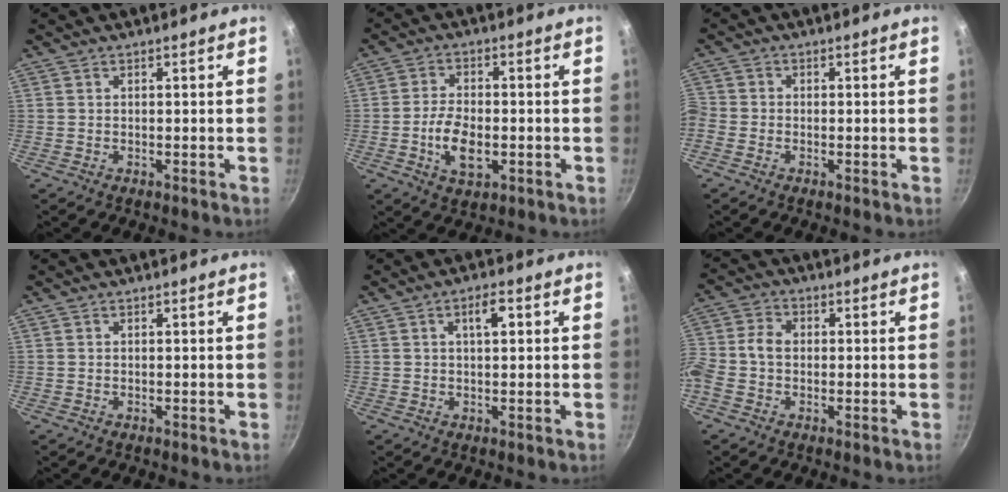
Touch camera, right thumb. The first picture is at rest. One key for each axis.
{"total": 8.1, "fx": -1.9, "fy": 4.4, "fz": 6.5, "tx": -0.117, "ty": 0.011, "tz": -0.035}
{"total": 2.8, "fx": -1.5, "fy": 2.1, "fz": 1.2, "tx": -0.034, "ty": 0.006, "tz": -0.042}
{"total": 0.0}
{"total": 4.0, "fx": 1.0, "fy": 1.5, "fz": 3.6, "tx": -0.055, "ty": 0.007, "tz": 0.012}
{"total": 6.8, "fx": -0.7, "fy": 5.0, "fz": 4.6, "tx": -0.102, "ty": 0.024, "tz": -0.034}